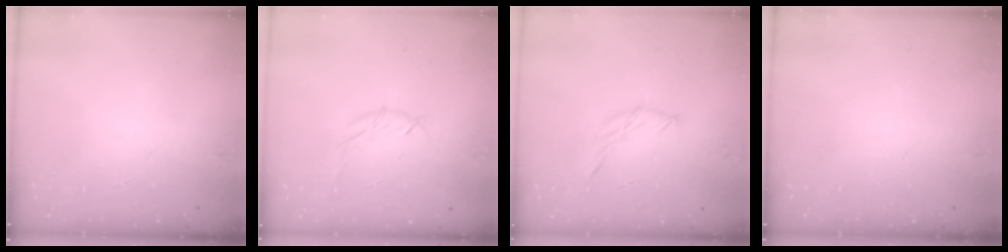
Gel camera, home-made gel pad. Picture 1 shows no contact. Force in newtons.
{"total": 3.9, "press": 3.8, "slide": 0.8}
{"total": 4.7, "press": 4.6, "slide": 1.0}
{"total": 0.0}